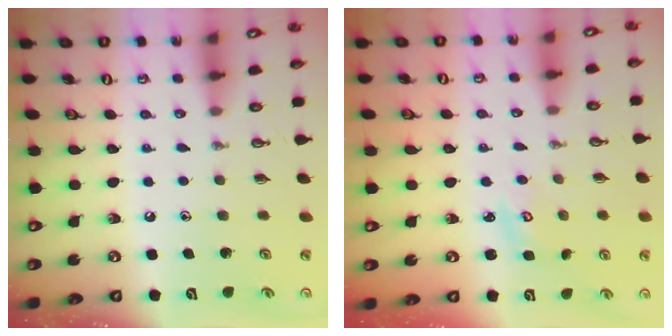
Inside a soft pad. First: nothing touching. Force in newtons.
{"total": 2.7, "press": 2.7, "slide": 0.3}